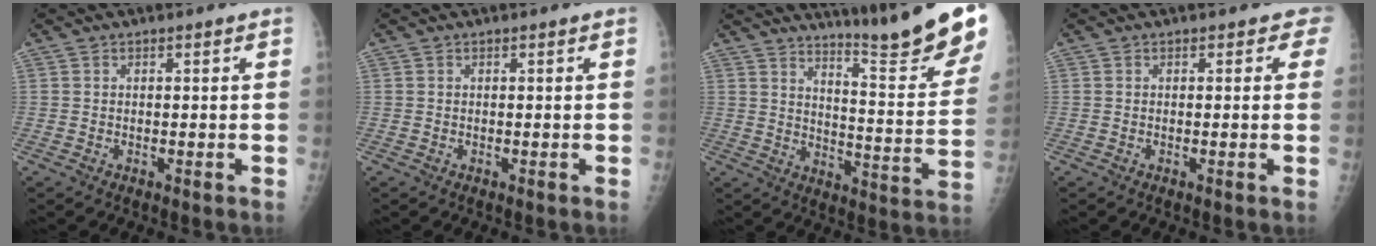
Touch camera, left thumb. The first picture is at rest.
{"total": 0.0}
{"total": 20.1, "force": [16.7, 0.3, 11.2], "torque": [-0.136, -0.152, 0.227]}
{"total": 1.6, "force": [0.8, 1.2, 0.6], "torque": [0.021, 0.000, -0.005]}